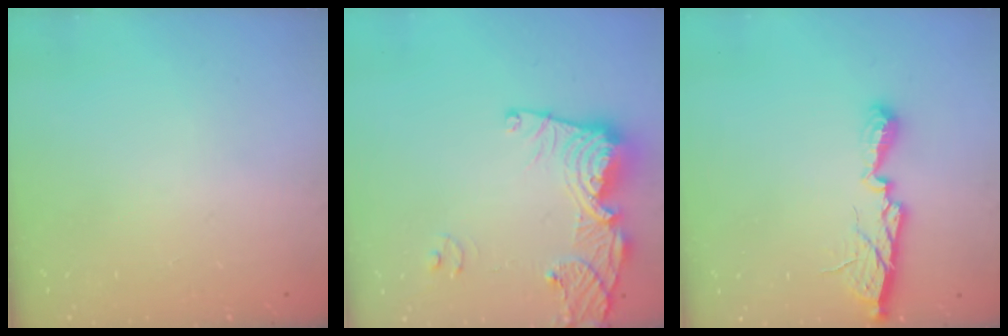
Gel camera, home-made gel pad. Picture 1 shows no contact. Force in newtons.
{"total": 14.9, "press": 14.8, "slide": 1.7}
{"total": 9.9, "press": 9.9, "slide": 0.3}